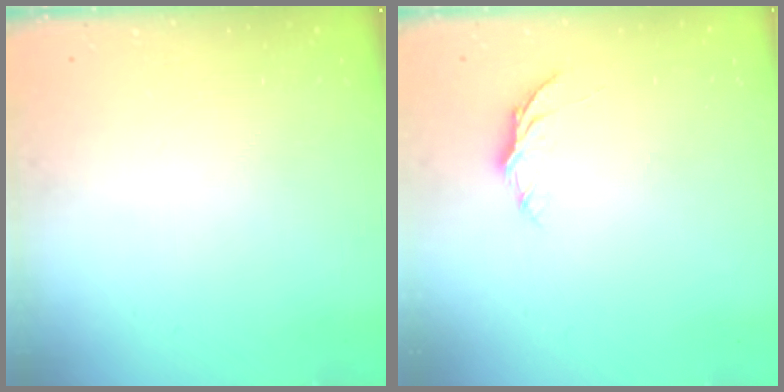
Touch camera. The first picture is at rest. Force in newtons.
{"total": 5.1, "press": 5.1, "slide": 0.4}